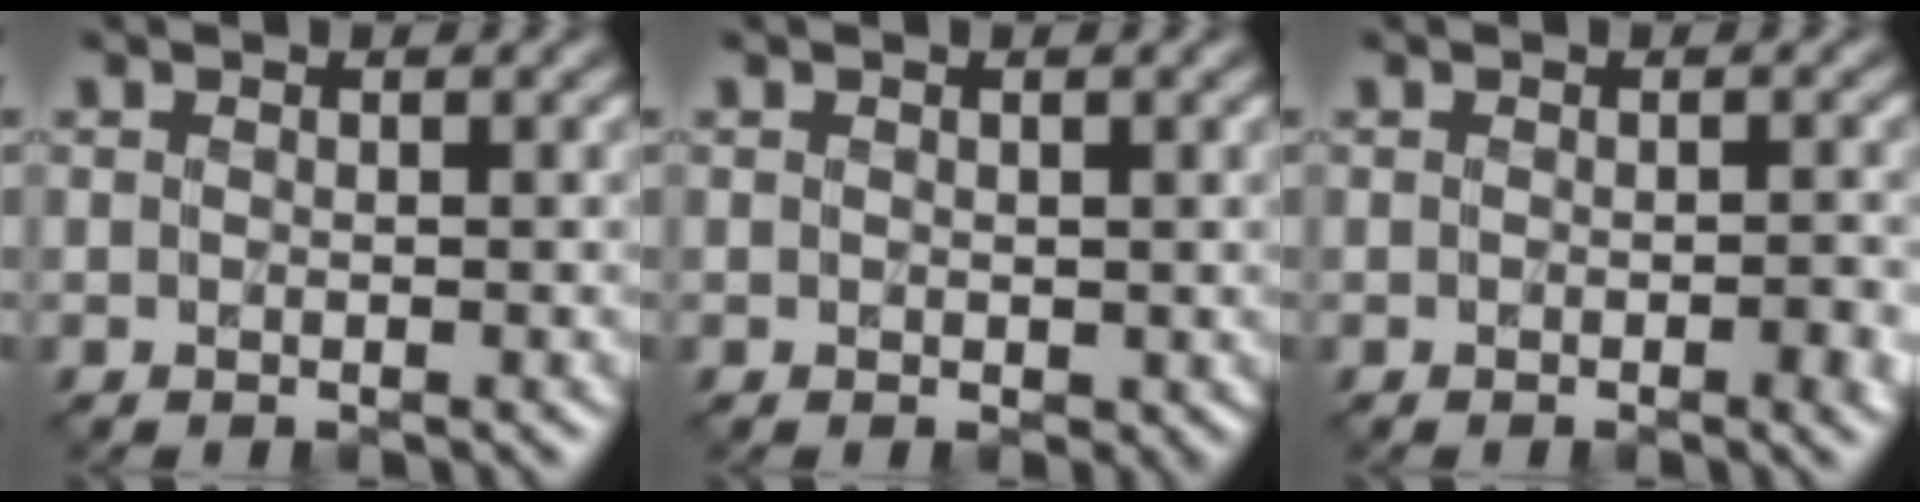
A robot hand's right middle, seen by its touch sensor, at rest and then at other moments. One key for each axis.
{"total": 0.8, "fx": 0.3, "fy": 0.6, "fz": 0.5, "tx": -0.008, "ty": 0.001, "tz": 0.007}
{"total": 1.7, "fx": -0.5, "fy": 0.4, "fz": 1.6, "tx": -0.020, "ty": -0.003, "tz": -0.006}